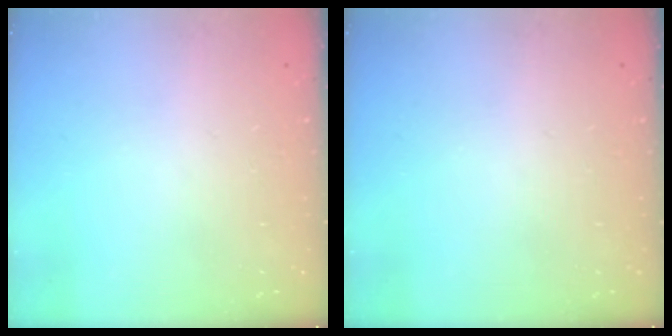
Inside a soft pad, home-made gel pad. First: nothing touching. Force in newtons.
{"total": 0.0}